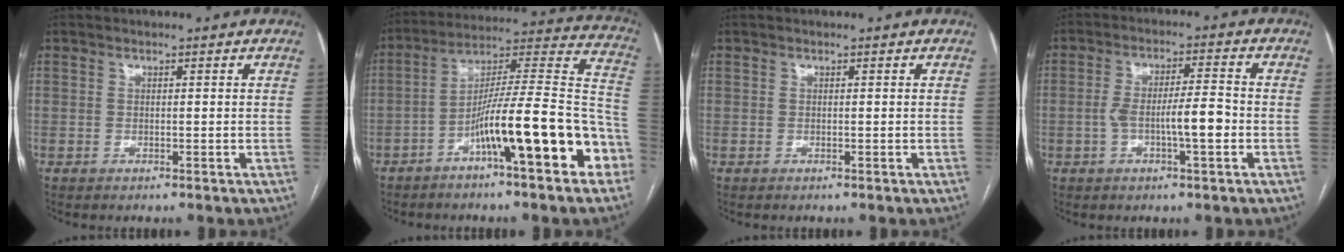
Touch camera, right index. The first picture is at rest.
{"total": 19.1, "force": [-8.5, 2.1, 16.9], "torque": [-0.225, 0.043, -0.129]}
{"total": 0.0}
{"total": 7.3, "force": [-1.8, 0.7, 7.1], "torque": [-0.130, 0.013, -0.032]}